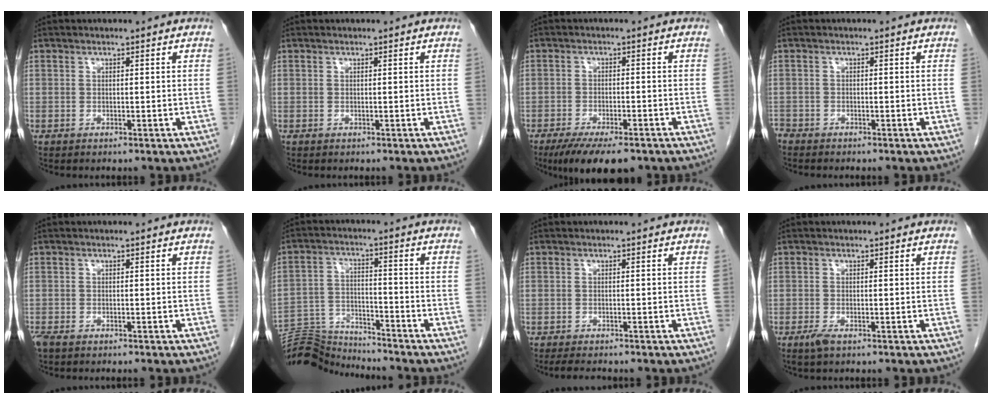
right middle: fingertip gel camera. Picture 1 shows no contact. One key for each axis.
{"total": 0.0}
{"total": 9.3, "fx": -6.8, "fy": 2.9, "fz": 5.6, "tx": -0.084, "ty": -0.013, "tz": -0.105}
{"total": 1.7, "fx": -1.6, "fy": 0.4, "fz": -0.1, "tx": 0.001, "ty": -0.003, "tz": -0.032}
{"total": 2.2, "fx": -1.8, "fy": 0.5, "fz": 1.1, "tx": -0.024, "ty": -0.007, "tz": -0.032}
{"total": 10.9, "fx": -10.9, "fy": 0.1, "fz": 0.0, "tx": -0.002, "ty": 0.016, "tz": -0.200}
{"total": 2.9, "fx": -2.5, "fy": 0.4, "fz": 1.3, "tx": -0.026, "ty": -0.010, "tz": -0.038}
{"total": 1.6, "fx": -1.0, "fy": 0.3, "fz": 1.2, "tx": -0.029, "ty": -0.003, "tz": -0.020}